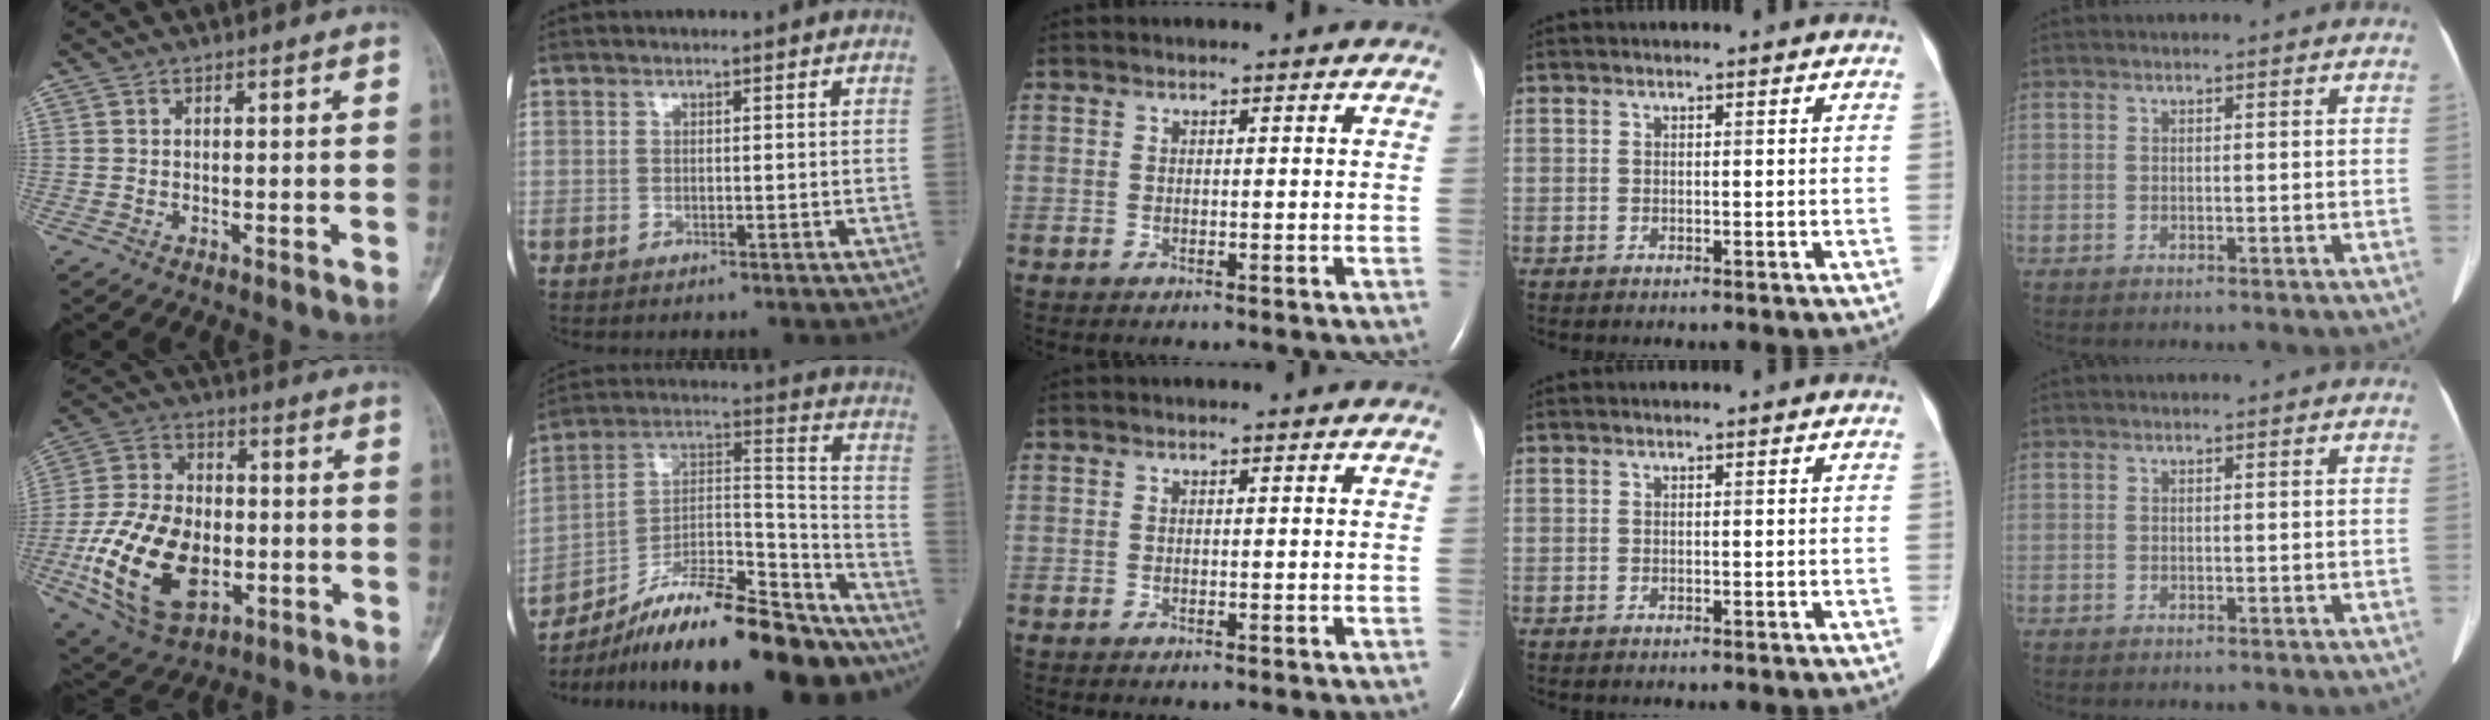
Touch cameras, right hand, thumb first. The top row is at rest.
{"thumb": {"total": 20.4, "force": [-5.0, 13.0, 15.0], "torque": [-0.257, 0.012, -0.077]}, "index": {"total": 23.9, "force": [-20.0, 4.0, 12.4], "torque": [-0.172, 0.027, -0.323]}}